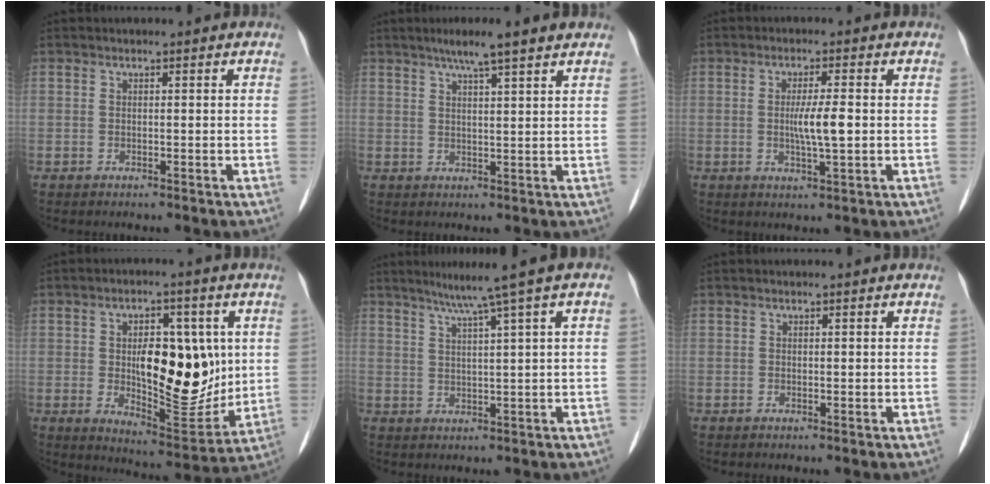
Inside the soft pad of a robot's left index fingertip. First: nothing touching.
{"total": 6.1, "force": [4.6, -0.2, 4.0], "torque": [-0.074, 0.014, 0.080]}
{"total": 4.4, "force": [-0.2, 0.3, 4.3], "torque": [-0.086, -0.006, -0.001]}
{"total": 14.4, "force": [1.3, 6.1, 13.0], "torque": [-0.196, -0.001, 0.033]}
{"total": 6.7, "force": [3.9, -1.3, 5.4], "torque": [-0.088, 0.017, 0.066]}
{"total": 0.0}